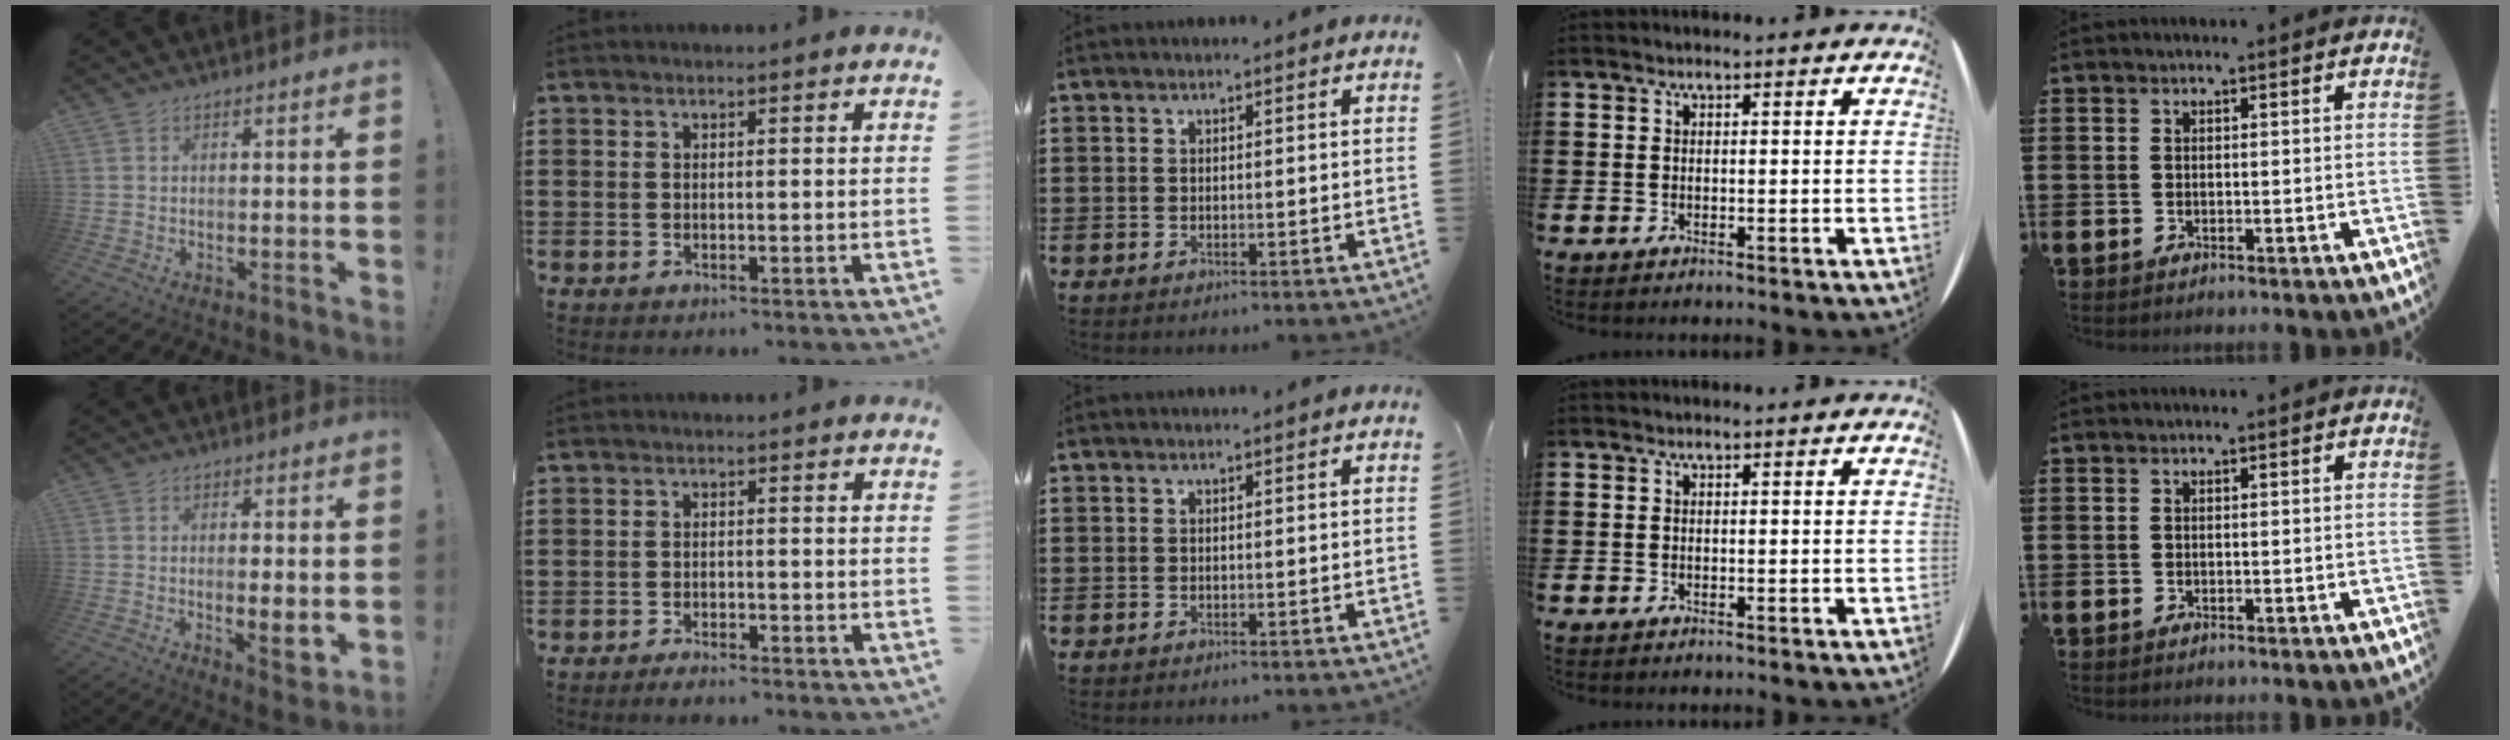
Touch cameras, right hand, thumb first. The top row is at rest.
{"thumb": {"total": 5.0, "force": [-0.1, 1.2, 4.8], "torque": [-0.055, -0.014, 0.001]}, "index": {"total": 1.7, "force": [-1.6, 0.2, 0.3], "torque": [-0.009, 0.002, -0.032]}}